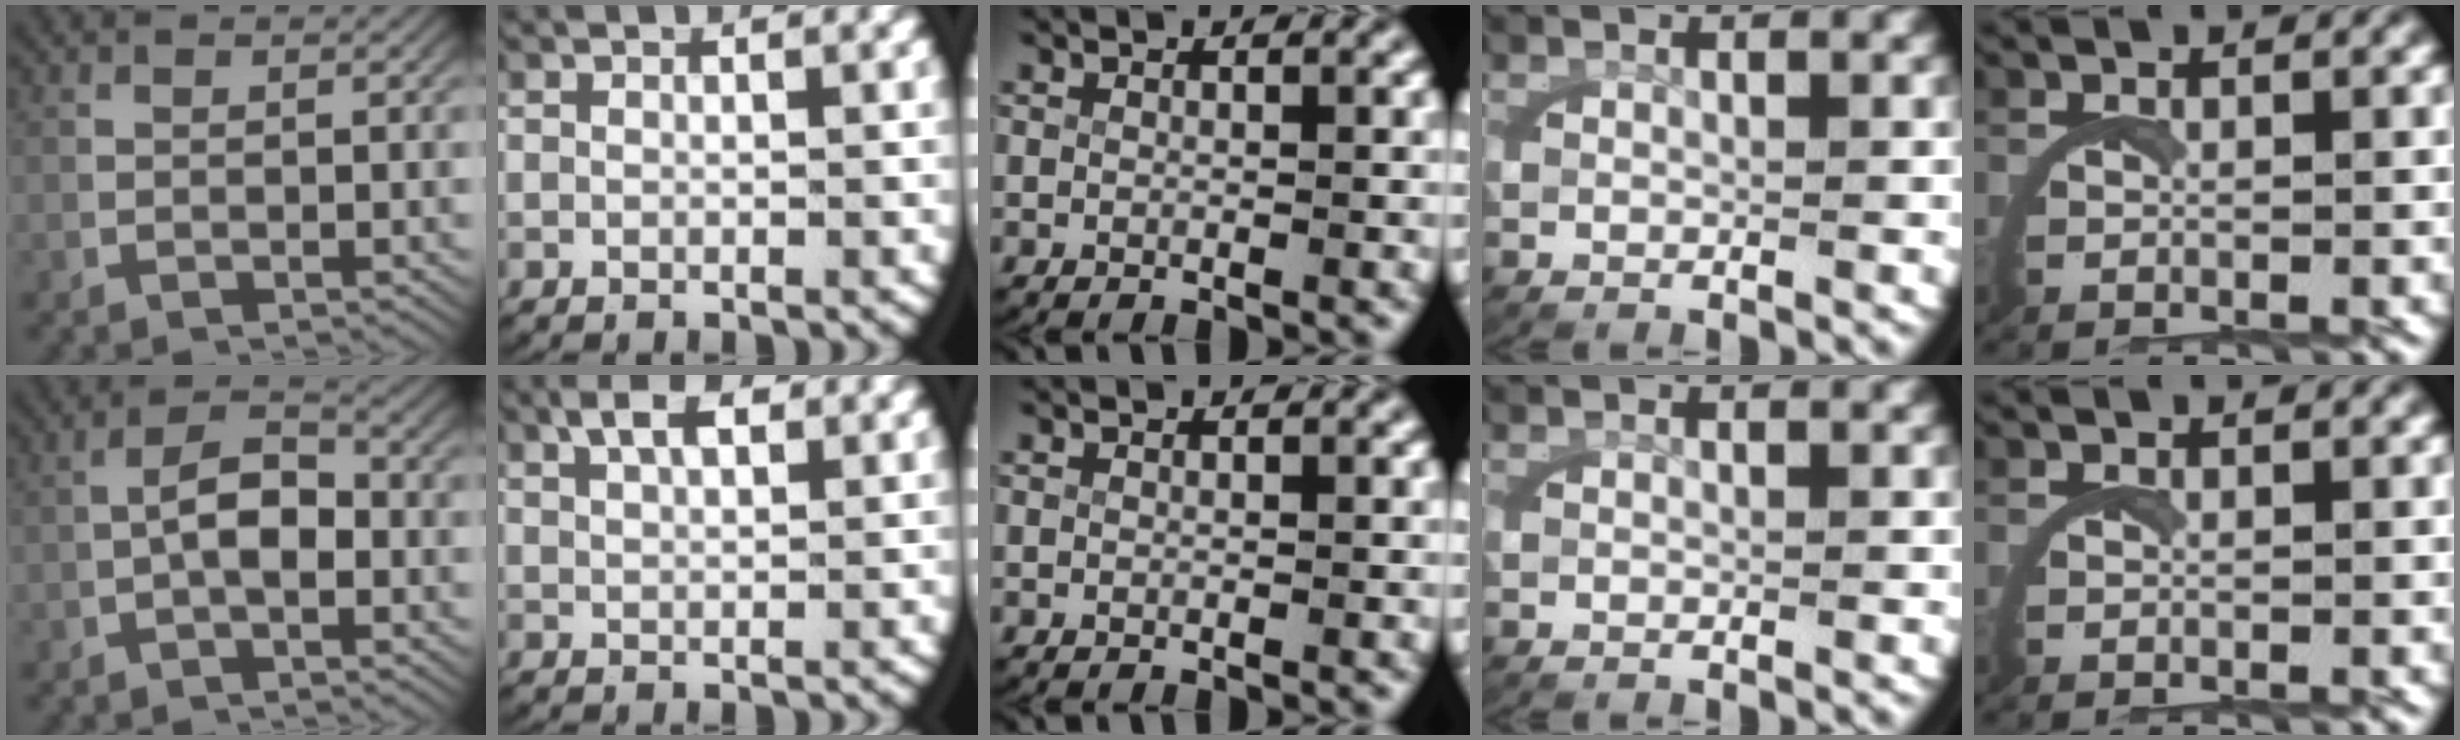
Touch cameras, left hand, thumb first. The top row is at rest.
{"thumb": {"total": 5.1, "force": [-0.4, 2.9, 4.1], "torque": [-0.072, -0.008, -0.004]}, "index": {"total": 3.4, "force": [2.3, 1.1, 2.2], "torque": [-0.041, 0.004, 0.043]}}